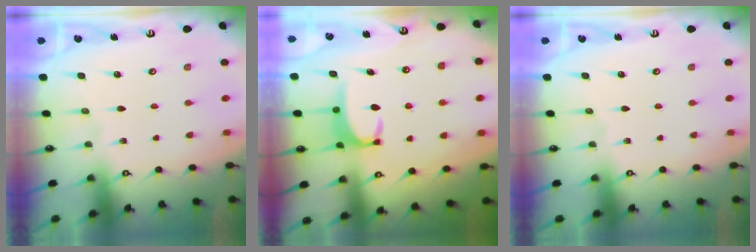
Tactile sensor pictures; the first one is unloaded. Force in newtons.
{"total": 3.4, "press": 3.4, "slide": 0.4}
{"total": 0.0}